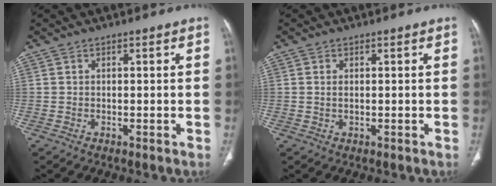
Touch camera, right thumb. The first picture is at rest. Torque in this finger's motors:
{"motor_torque": [-0.16, 0.14, -0.09, 0.20, 0.00]}